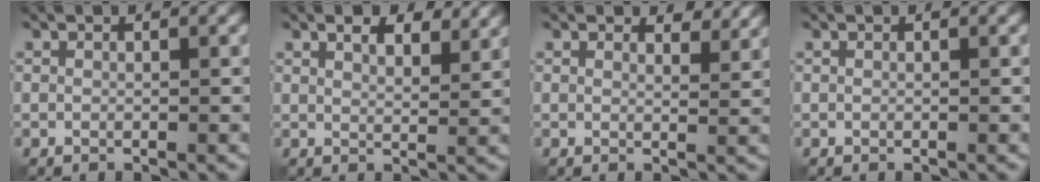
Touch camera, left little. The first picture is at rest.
{"total": 3.8, "force": [2.7, 1.4, 2.2], "torque": [-0.038, -0.003, 0.038]}
{"total": 2.4, "force": [2.2, 0.6, 0.9], "torque": [-0.015, -0.003, 0.027]}
{"total": 0.0}